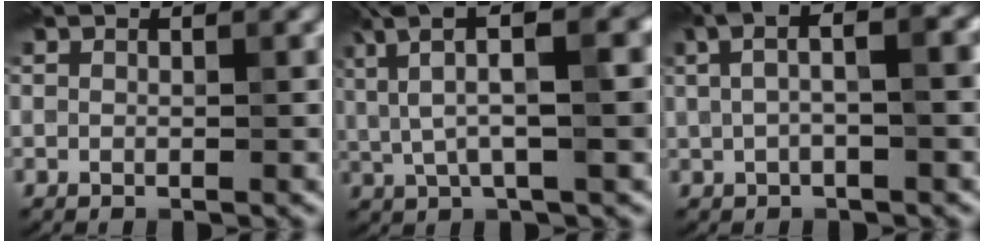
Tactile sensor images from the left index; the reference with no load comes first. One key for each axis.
{"total": 7.3, "fx": 2.5, "fy": 1.8, "fz": 6.6, "tx": -0.123, "ty": 0.015, "tz": 0.046}
{"total": 4.6, "fx": 0.8, "fy": 1.5, "fz": 4.2, "tx": -0.073, "ty": 0.018, "tz": 0.004}